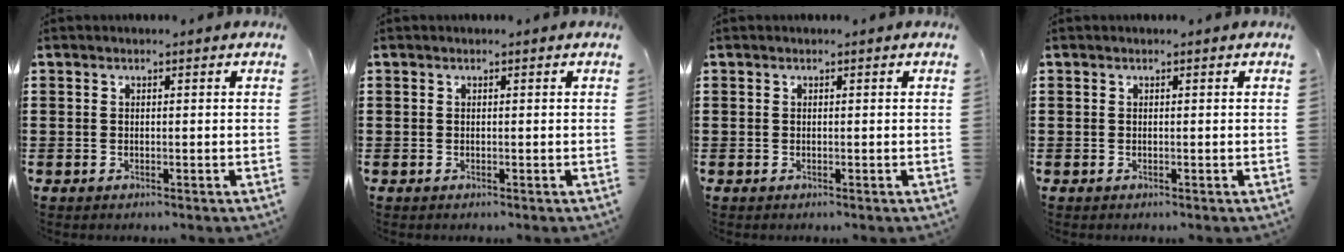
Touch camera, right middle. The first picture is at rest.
{"total": 0.0}
{"total": 0.0}
{"total": 0.0}